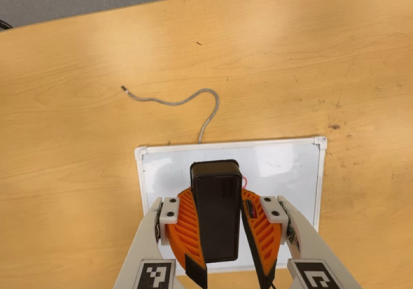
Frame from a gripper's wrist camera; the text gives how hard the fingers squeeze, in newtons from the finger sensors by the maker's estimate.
{"total": 10.0, "left": 9.7, "right": 10.2}